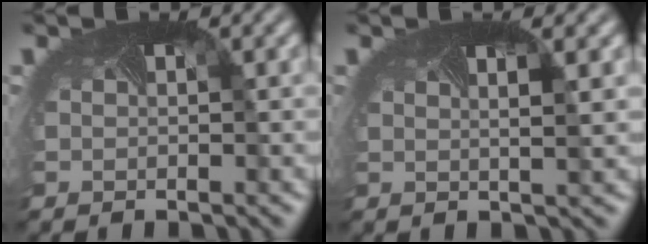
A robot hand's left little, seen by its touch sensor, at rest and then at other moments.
{"total": 1.6, "force": [0.4, 0.3, 1.5], "torque": [-0.021, -0.007, -0.001]}